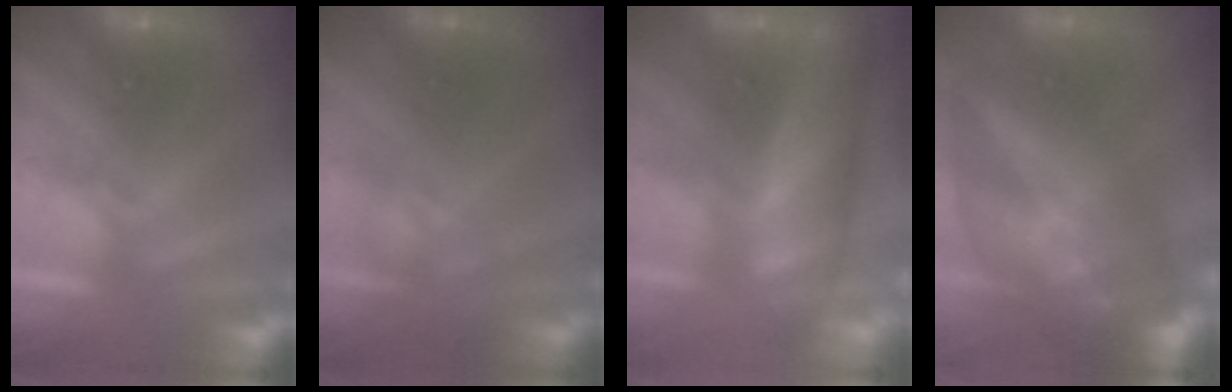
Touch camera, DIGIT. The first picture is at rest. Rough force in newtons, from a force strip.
{"total": 2.5}
{"total": 4.2}
{"total": 8.3}